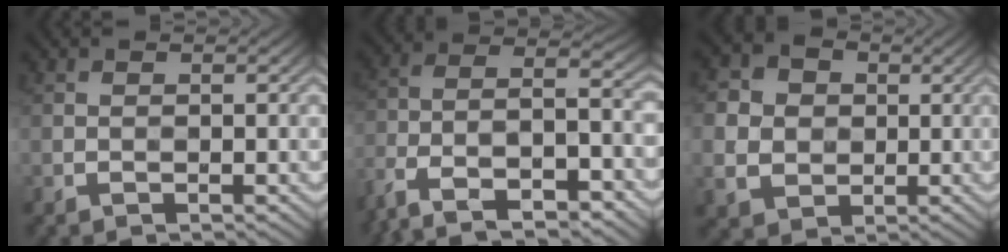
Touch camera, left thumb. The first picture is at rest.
{"total": 13.5, "force": [-9.2, 4.6, 8.8], "torque": [-0.180, -0.005, -0.169]}
{"total": 6.7, "force": [0.5, 6.0, 2.8], "torque": [-0.094, 0.007, 0.005]}